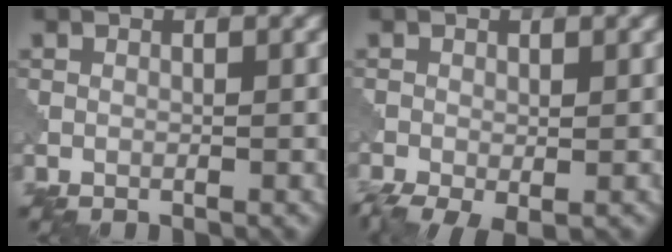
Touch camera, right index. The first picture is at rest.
{"total": 3.5, "force": [-2.0, 1.3, 2.6], "torque": [-0.049, -0.008, -0.033]}